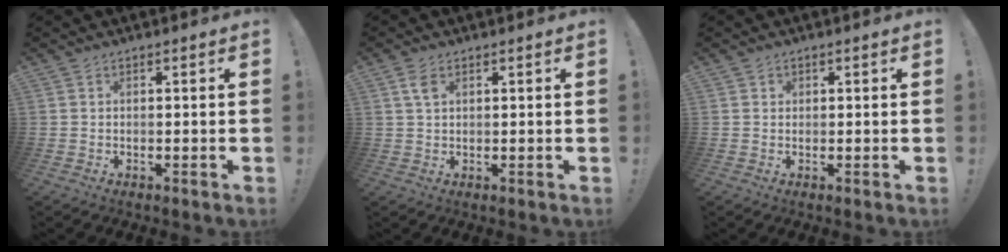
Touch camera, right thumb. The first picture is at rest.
{"total": 3.3, "force": [1.5, 1.7, 2.4], "torque": [-0.039, -0.002, 0.025]}
{"total": 1.0, "force": [0.5, 0.8, 0.1], "torque": [0.003, -0.001, 0.008]}